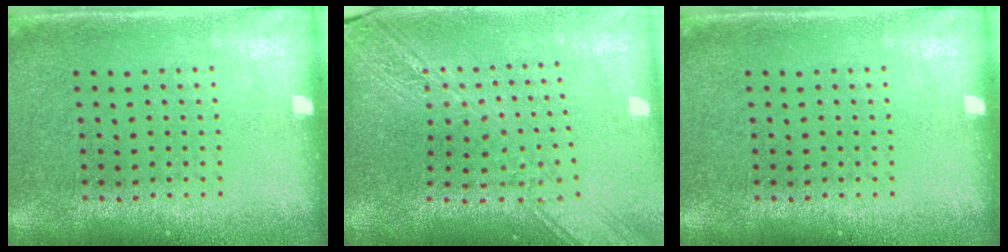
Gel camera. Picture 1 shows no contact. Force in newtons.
{"total": 2.8, "press": 2.2, "slide": 1.7}
{"total": 0.0}